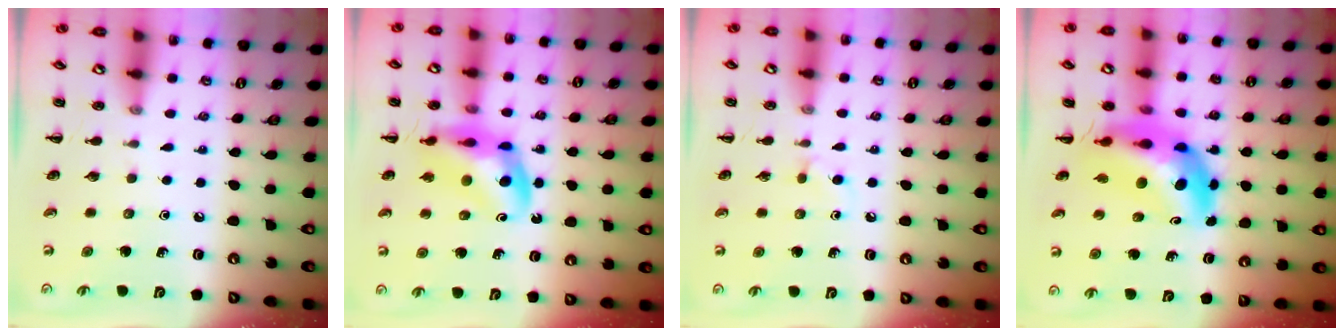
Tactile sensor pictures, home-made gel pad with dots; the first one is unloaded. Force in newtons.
{"total": 12.3, "press": 11.9, "slide": 3.3}
{"total": 2.2, "press": 2.0, "slide": 1.0}
{"total": 10.3, "press": 9.8, "slide": 3.1}